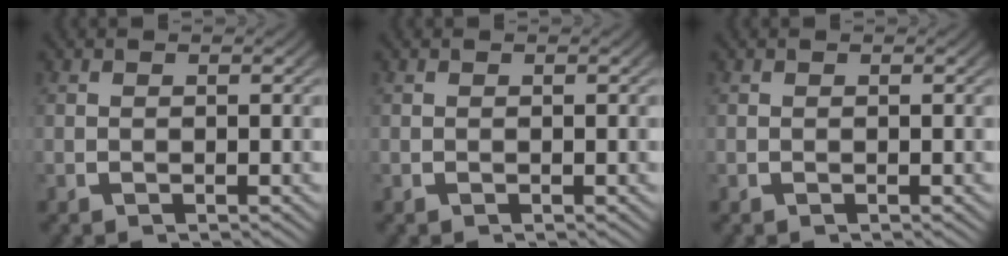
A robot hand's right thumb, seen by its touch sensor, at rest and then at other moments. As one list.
[{"total": 0.0}, {"total": 0.0}]